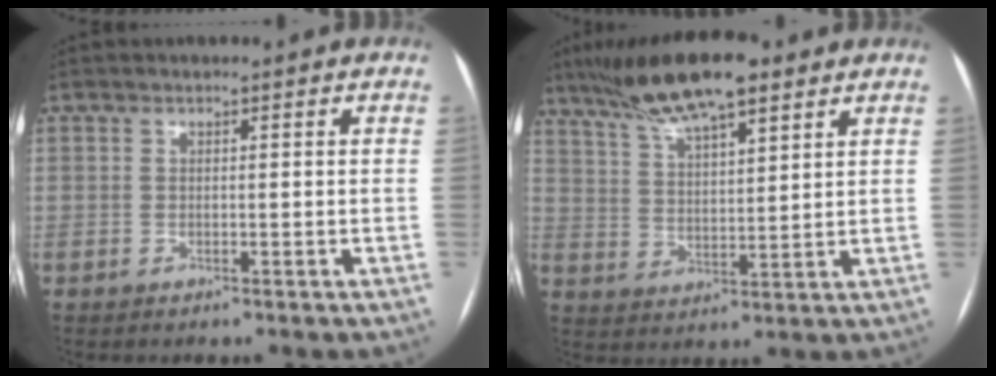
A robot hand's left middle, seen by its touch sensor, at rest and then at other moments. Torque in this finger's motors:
{"motor_torque": [1.06, -1.08, 0.61, 0.07]}